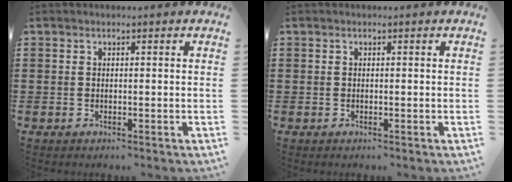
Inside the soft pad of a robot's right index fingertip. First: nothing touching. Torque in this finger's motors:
{"motor_torque": [0.15, 0.14, 0.00, 0.00]}